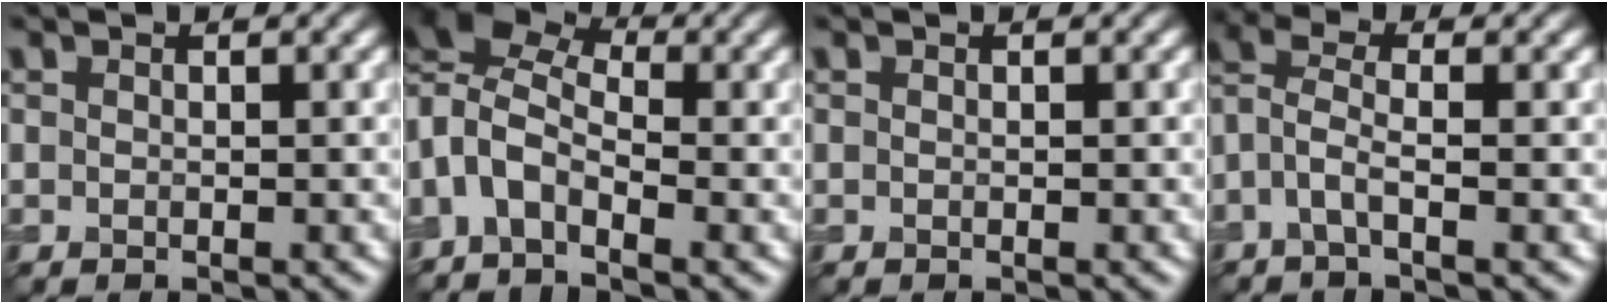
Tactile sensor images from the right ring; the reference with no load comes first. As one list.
[{"total": 7.1, "force": [-0.4, 3.9, 5.9], "torque": [-0.127, 0.013, -0.028]}, {"total": 0.0}, {"total": 2.8, "force": [-0.9, 0.7, 2.5], "torque": [-0.062, 0.008, -0.031]}]